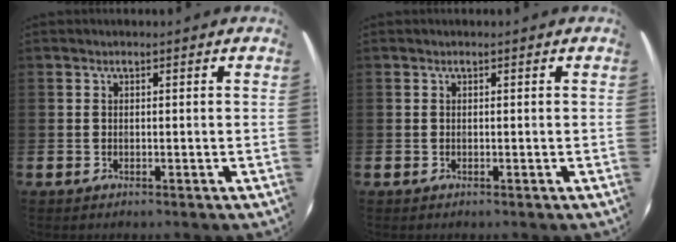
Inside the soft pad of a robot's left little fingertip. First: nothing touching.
{"total": 0.0}